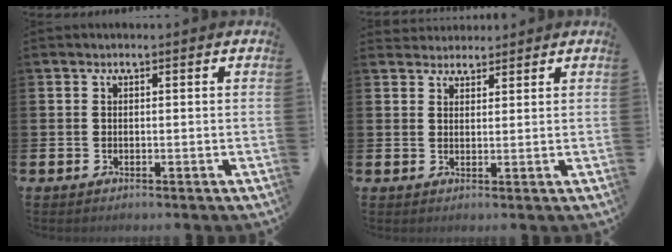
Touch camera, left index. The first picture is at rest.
{"total": 2.7, "force": [2.6, 0.8, -0.3], "torque": [-0.001, -0.006, 0.047]}